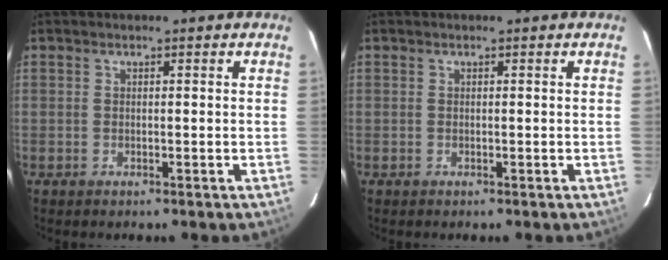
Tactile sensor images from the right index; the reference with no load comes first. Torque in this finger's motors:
{"motor_torque": [0.01, -0.01, 0.03, 0.00]}